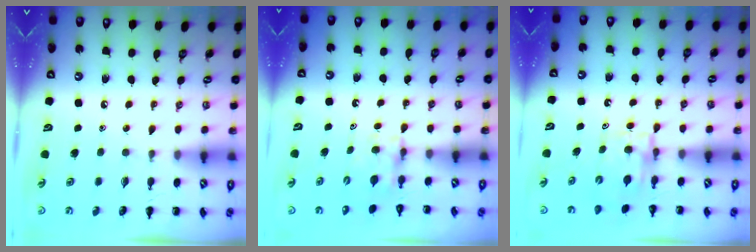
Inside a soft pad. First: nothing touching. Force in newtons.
{"total": 3.7, "press": 3.6, "slide": 0.7}
{"total": 5.2, "press": 5.2, "slide": 0.4}